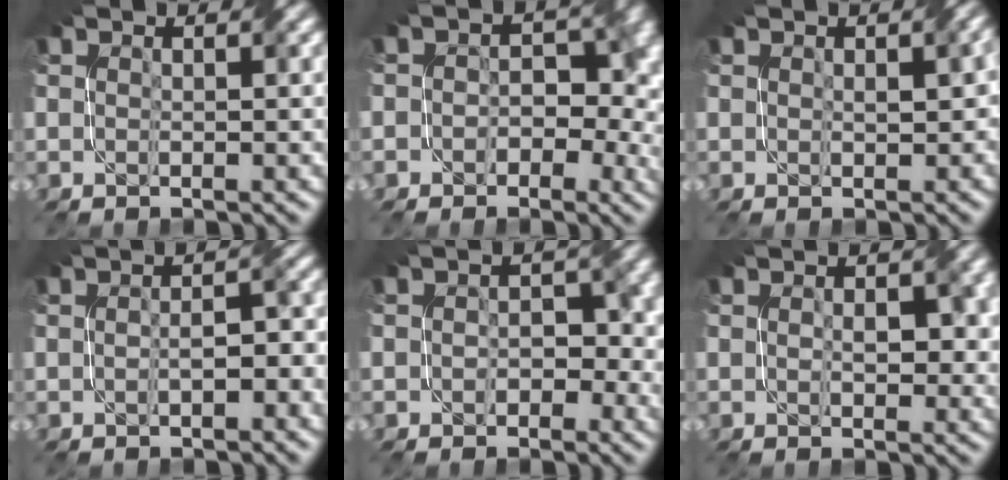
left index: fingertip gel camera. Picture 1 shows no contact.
{"total": 5.6, "force": [-0.8, 4.3, 3.5], "torque": [-0.006, -0.003, -0.005]}
{"total": 1.9, "force": [0.1, 1.2, 1.4], "torque": [-0.015, 0.001, 0.016]}
{"total": 2.1, "force": [-0.6, 0.7, 1.9], "torque": [-0.034, 0.007, -0.005]}
{"total": 2.6, "force": [-0.5, 2.0, 1.5], "torque": [-0.001, 0.005, 0.002]}
{"total": 2.4, "force": [0.4, 1.4, 1.9], "torque": [-0.025, 0.000, 0.014]}